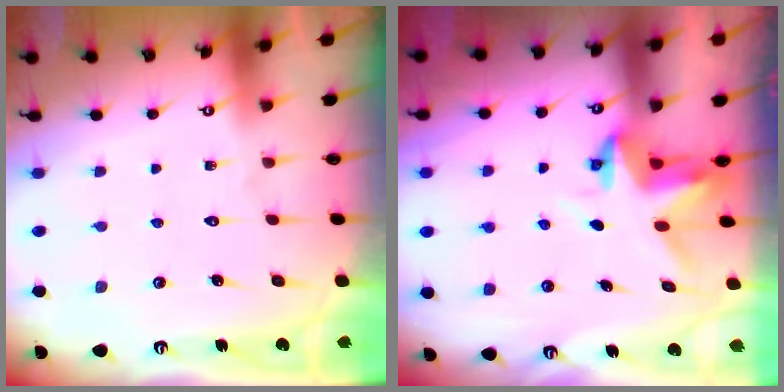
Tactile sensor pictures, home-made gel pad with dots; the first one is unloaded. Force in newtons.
{"total": 4.3, "press": 4.3, "slide": 0.2}